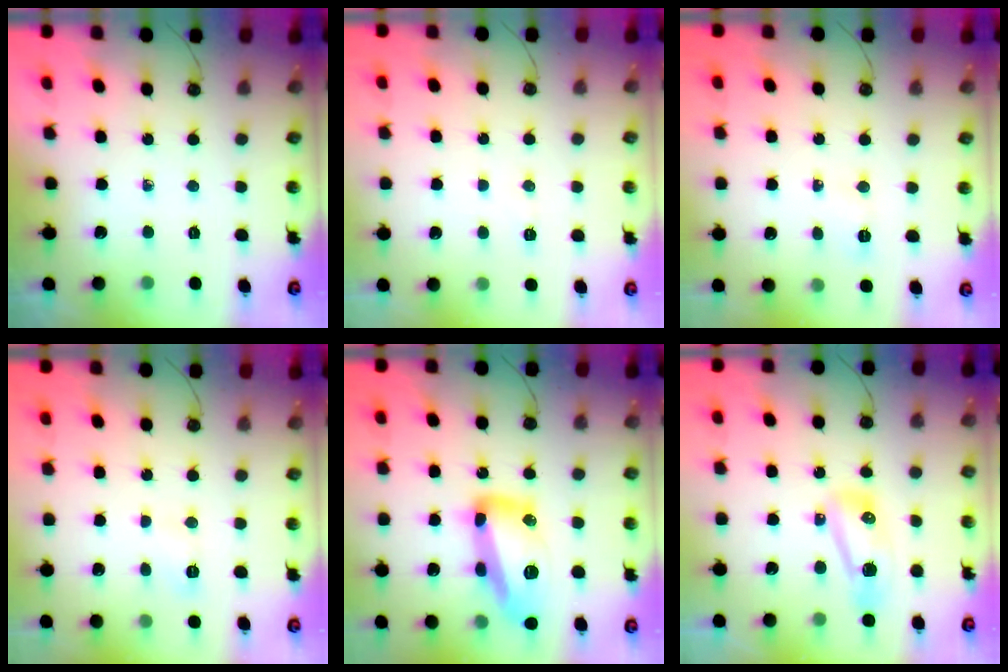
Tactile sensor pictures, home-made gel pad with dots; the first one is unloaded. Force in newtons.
{"total": 14.2, "press": 5.3, "slide": 13.2}
{"total": 3.7, "press": 3.5, "slide": 0.9}
{"total": 6.2, "press": 6.1, "slide": 0.8}
{"total": 17.2, "press": 17.2, "slide": 0.9}
{"total": 8.1, "press": 8.0, "slide": 1.6}